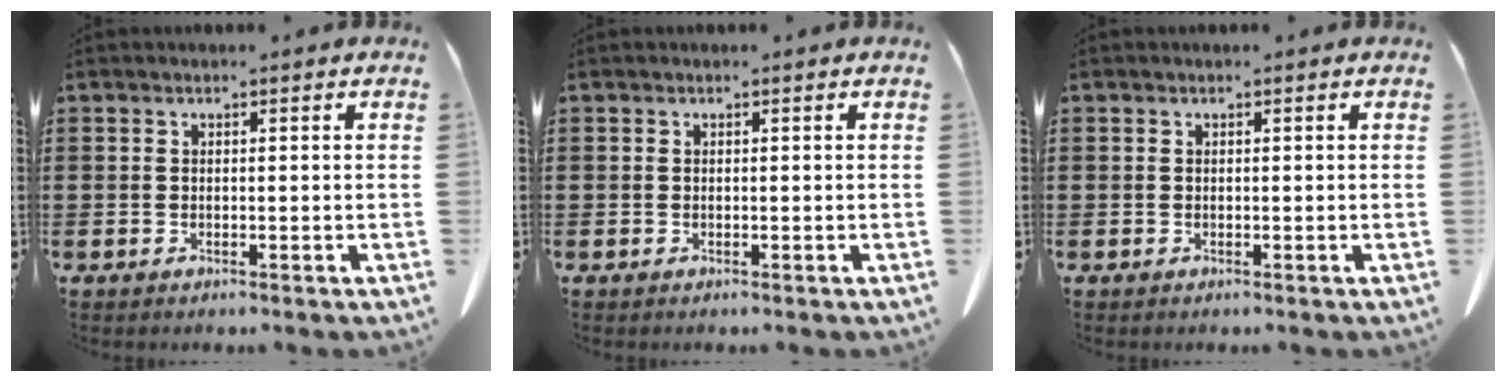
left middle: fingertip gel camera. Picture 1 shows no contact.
{"total": 0.0}
{"total": 0.0}